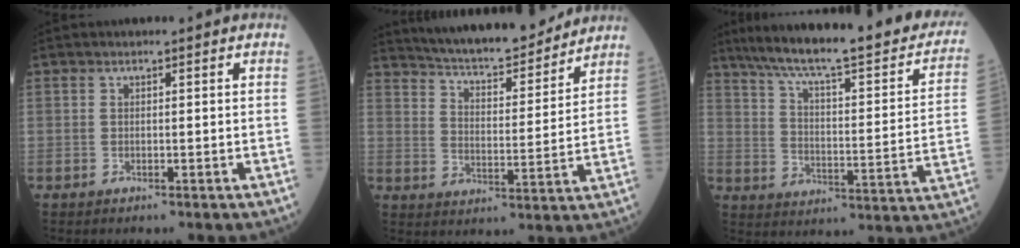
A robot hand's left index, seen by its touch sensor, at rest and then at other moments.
{"total": 16.5, "force": [15.2, 2.2, 6.0], "torque": [-0.097, -0.004, 0.228]}
{"total": 29.5, "force": [23.8, 4.1, 17.0], "torque": [-0.255, -0.026, 0.311]}